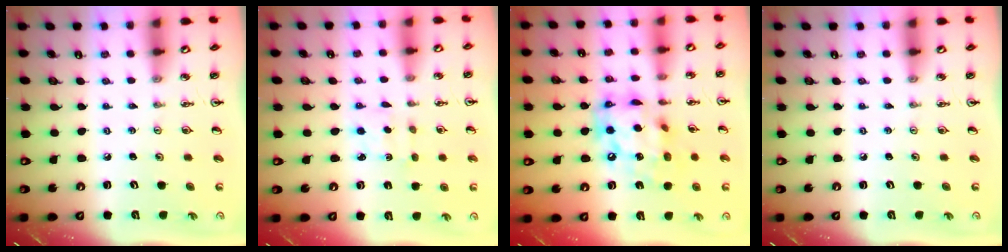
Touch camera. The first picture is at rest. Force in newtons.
{"total": 1.8, "press": 1.7, "slide": 0.7}
{"total": 16.3, "press": 16.2, "slide": 1.6}
{"total": 0.0}